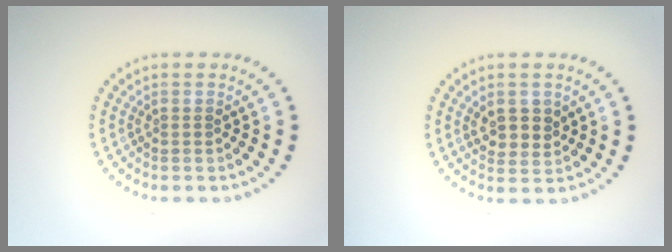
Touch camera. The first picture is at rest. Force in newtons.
{"total": 2.5, "press": 2.3, "slide": 1.0}